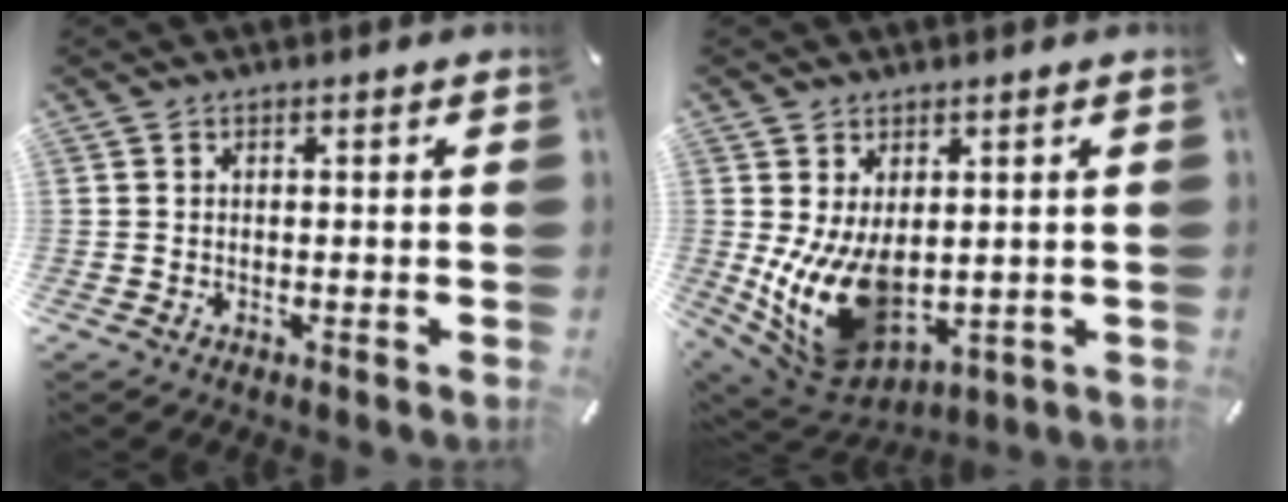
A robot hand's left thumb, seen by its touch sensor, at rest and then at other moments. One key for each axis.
{"total": 14.2, "fx": -0.5, "fy": 9.7, "fz": 10.4, "tx": -0.204, "ty": -0.019, "tz": 0.002}